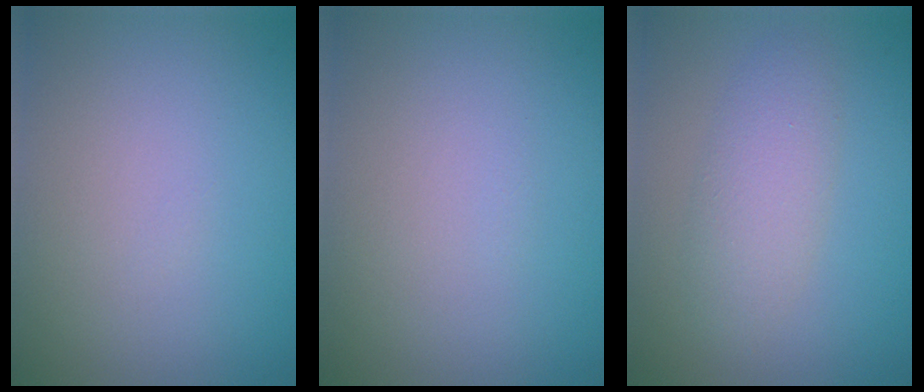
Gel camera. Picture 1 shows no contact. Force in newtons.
{"total": 0.0}
{"total": 3.0, "press": 3.0, "slide": 0.1}